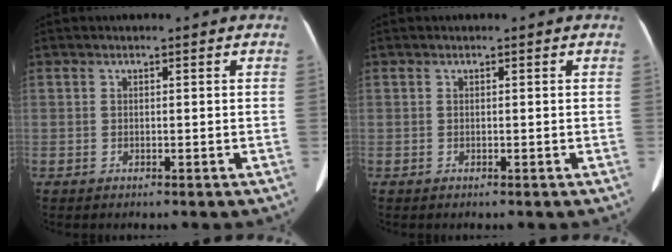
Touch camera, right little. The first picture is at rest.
{"total": 0.0}